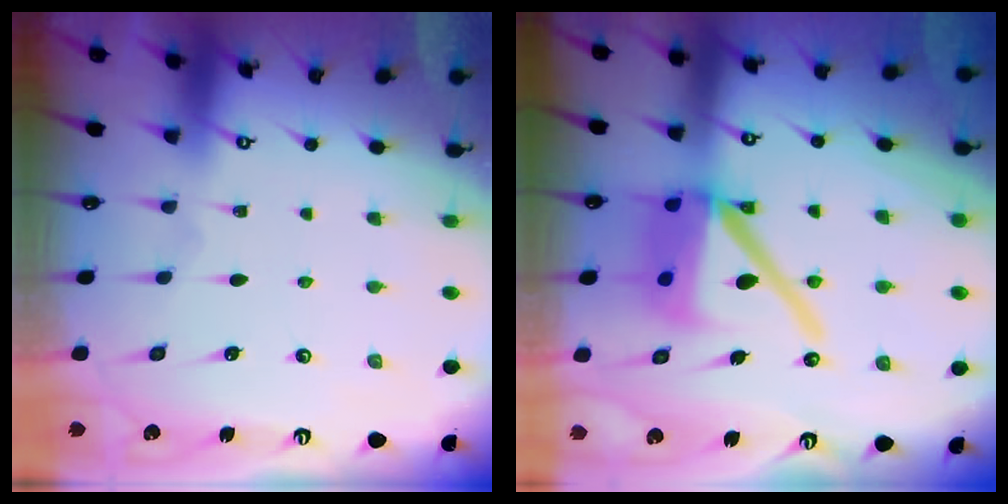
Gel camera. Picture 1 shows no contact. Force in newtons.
{"total": 16.3, "press": 16.1, "slide": 2.2}